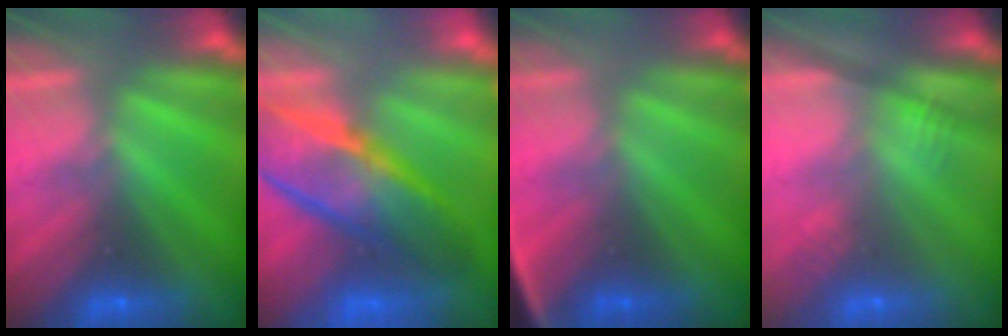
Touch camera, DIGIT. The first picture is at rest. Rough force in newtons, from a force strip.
{"total": 6.9}
{"total": 2.8}
{"total": 2.5}